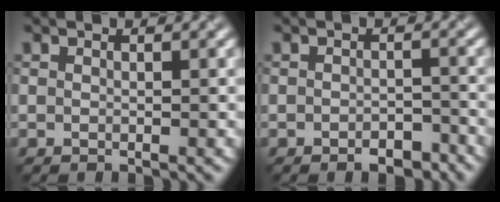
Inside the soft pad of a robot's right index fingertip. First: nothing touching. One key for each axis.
{"total": 2.3, "fx": -2.1, "fy": 0.3, "fz": 0.9, "tx": -0.020, "ty": 0.004, "tz": -0.022}